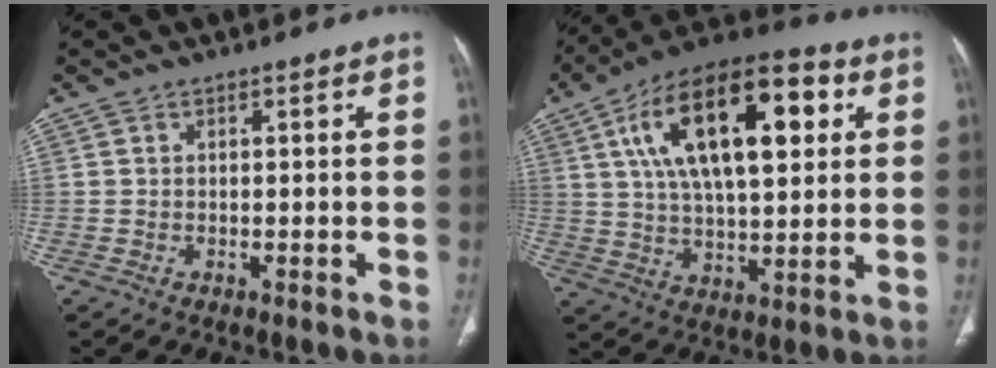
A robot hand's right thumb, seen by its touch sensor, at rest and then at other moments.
{"total": 23.9, "force": [7.2, 10.9, 20.0], "torque": [-0.323, 0.011, 0.113]}